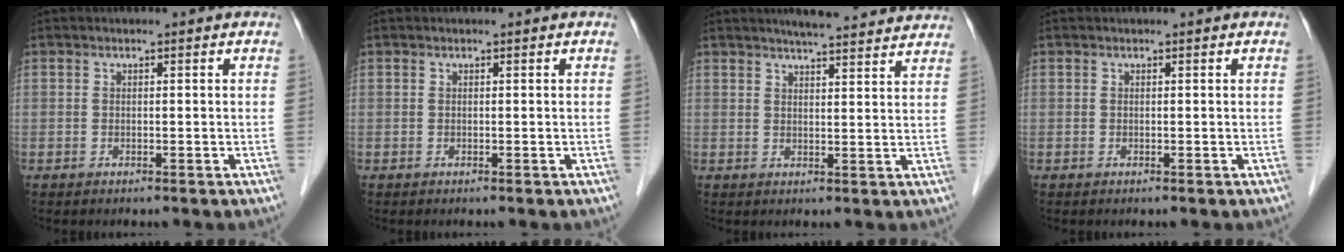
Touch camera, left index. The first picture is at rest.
{"total": 0.0}
{"total": 11.7, "force": [10.8, 1.0, 4.6], "torque": [-0.058, 0.013, 0.124]}
{"total": 0.0}